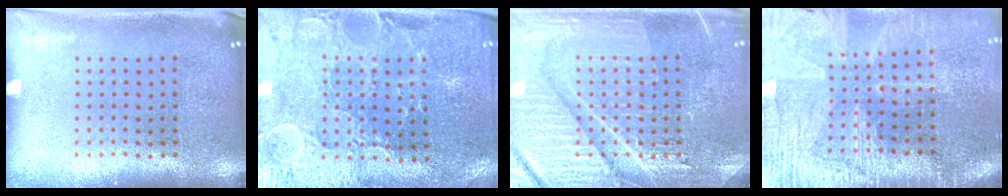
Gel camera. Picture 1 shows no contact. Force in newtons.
{"total": 1.6, "press": 1.5, "slide": 0.5}
{"total": 4.3, "press": 4.2, "slide": 0.5}
{"total": 3.5, "press": 3.3, "slide": 1.3}